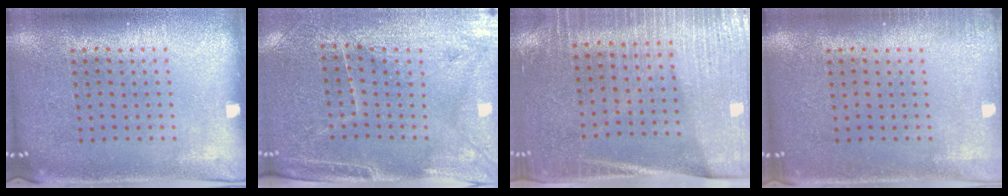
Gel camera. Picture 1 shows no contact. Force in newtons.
{"total": 3.3, "press": 3.1, "slide": 1.1}
{"total": 3.4, "press": 3.0, "slide": 1.6}
{"total": 0.9, "press": 0.9, "slide": 0.2}